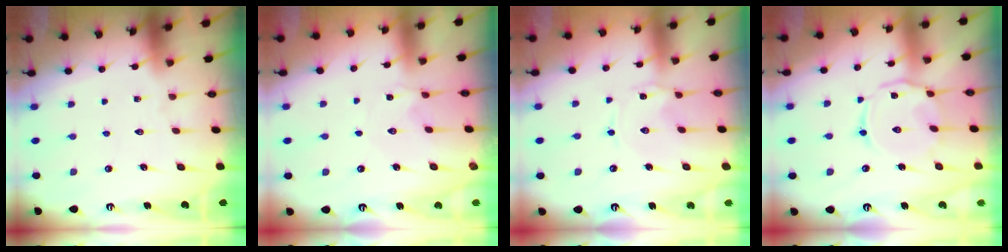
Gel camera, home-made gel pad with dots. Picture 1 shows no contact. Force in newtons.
{"total": 1.8, "press": 1.7, "slide": 0.4}
{"total": 1.5, "press": 1.5, "slide": 0.1}
{"total": 6.6, "press": 6.6, "slide": 0.5}